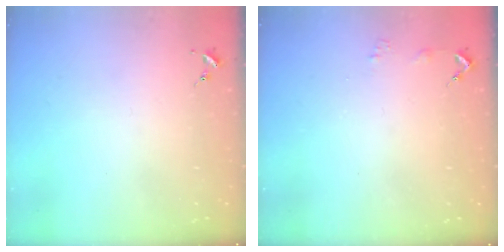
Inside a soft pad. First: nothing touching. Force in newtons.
{"total": 2.4, "press": 2.4, "slide": 0.3}